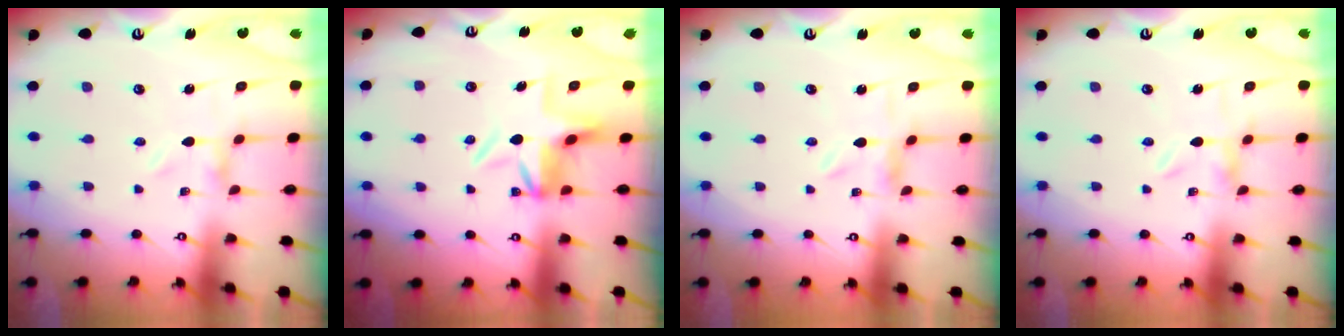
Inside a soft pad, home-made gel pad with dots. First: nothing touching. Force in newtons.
{"total": 6.2, "press": 5.8, "slide": 2.1}
{"total": 1.2, "press": 1.2, "slide": 0.3}
{"total": 0.0}